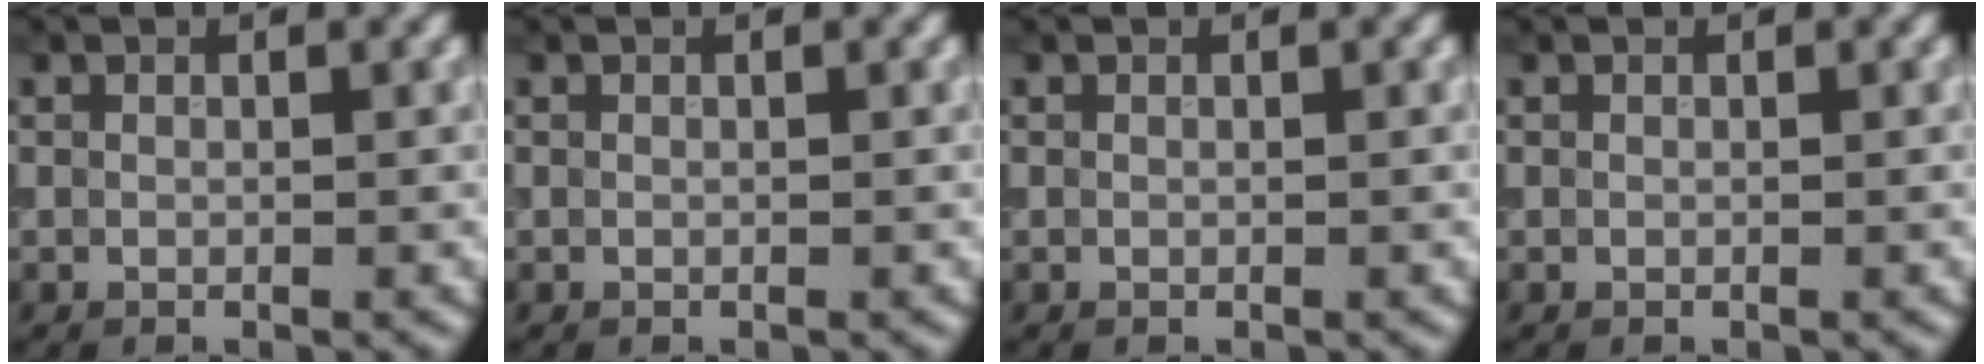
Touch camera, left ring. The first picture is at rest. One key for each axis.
{"total": 0.0}
{"total": 0.0}
{"total": 0.0}